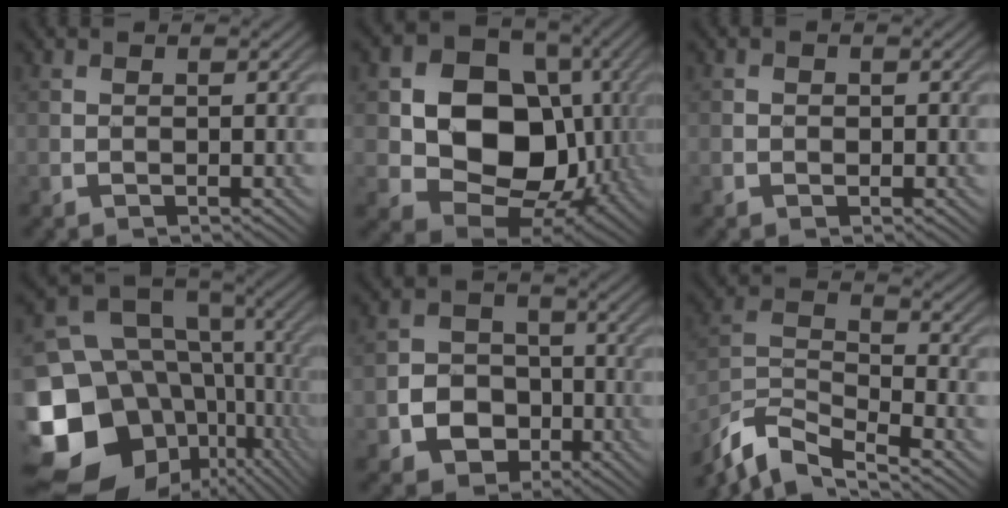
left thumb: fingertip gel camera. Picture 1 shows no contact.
{"total": 14.1, "force": [0.1, 11.1, 8.7], "torque": [-0.155, -0.009, -0.002]}
{"total": 0.7, "force": [-0.2, 0.6, 0.1], "torque": [-0.001, -0.006, -0.006]}
{"total": 20.6, "force": [-5.5, 16.3, 11.3], "torque": [-0.272, -0.018, -0.060]}
{"total": 7.4, "force": [-2.7, 6.2, 2.9], "torque": [-0.058, -0.012, -0.075]}
{"total": 8.8, "force": [-7.2, 2.2, 4.5], "torque": [-0.099, -0.011, -0.153]}